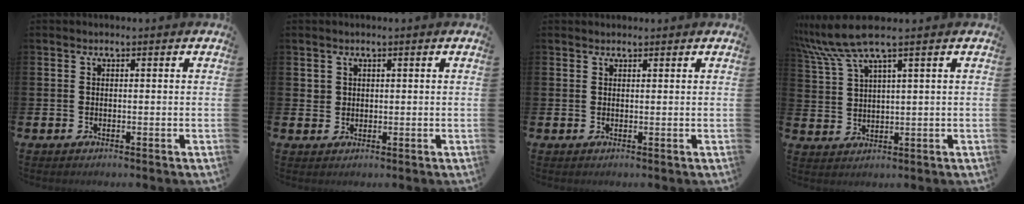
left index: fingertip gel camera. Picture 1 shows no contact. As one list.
[{"total": 1.5, "force": [1.0, 1.0, 0.1], "torque": [0.007, 0.001, 0.018]}, {"total": 0.9, "force": [0.9, 0.3, 0.0], "torque": [0.009, -0.002, 0.015]}, {"total": 7.3, "force": [5.7, 0.9, 4.5], "torque": [-0.107, -0.005, 0.103]}]